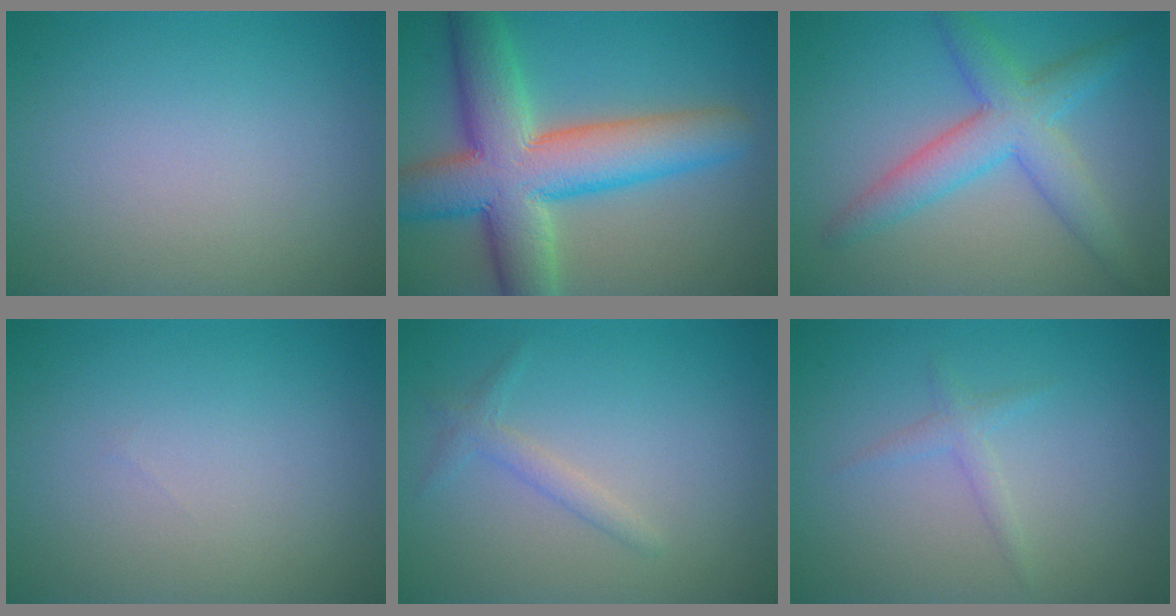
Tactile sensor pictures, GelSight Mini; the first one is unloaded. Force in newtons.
{"total": 11.2, "press": 11.1, "slide": 0.7}
{"total": 5.4, "press": 5.4, "slide": 0.1}
{"total": 0.0}
{"total": 1.4, "press": 1.4, "slide": 0.1}
{"total": 1.2, "press": 1.2, "slide": 0.0}